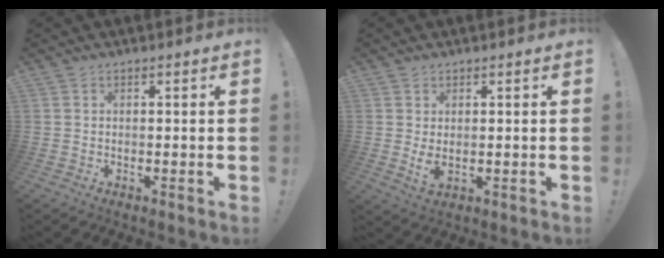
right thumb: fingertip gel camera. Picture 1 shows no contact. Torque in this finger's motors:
{"motor_torque": [-0.14, 0.22, 0.42, -0.07, -0.02]}